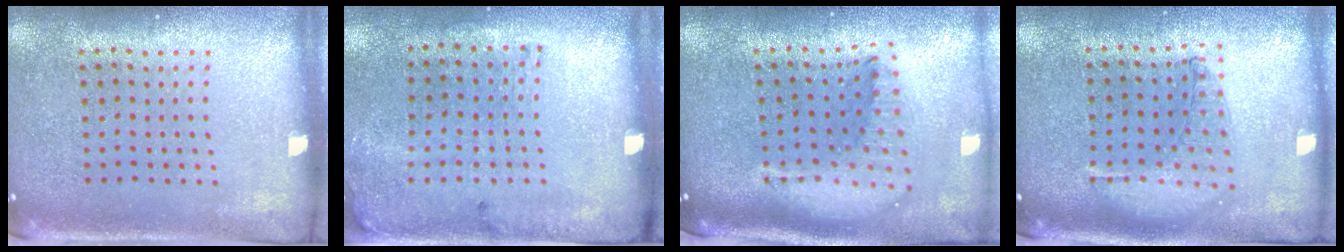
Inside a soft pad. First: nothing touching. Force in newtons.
{"total": 1.8, "press": 1.2, "slide": 1.3}
{"total": 2.3, "press": 1.7, "slide": 1.5}
{"total": 1.0, "press": 1.0, "slide": 0.3}